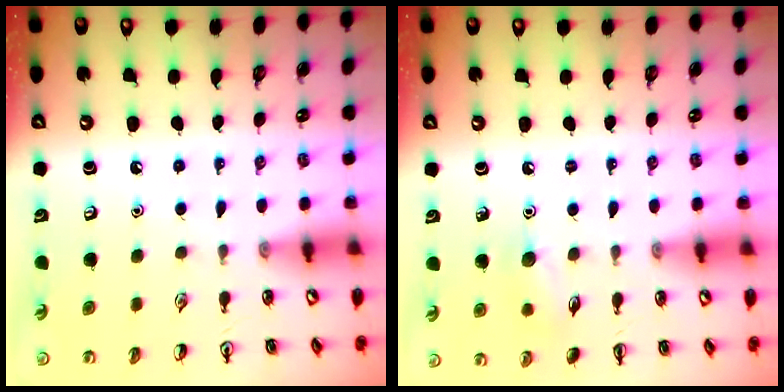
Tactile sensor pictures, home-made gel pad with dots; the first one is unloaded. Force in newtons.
{"total": 8.1, "press": 7.9, "slide": 1.8}